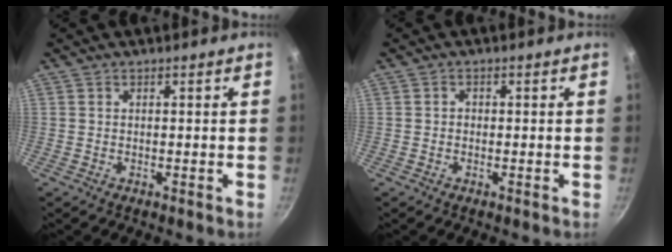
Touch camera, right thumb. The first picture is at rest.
{"total": 1.0, "force": [-0.1, 0.9, 0.5], "torque": [-0.007, 0.005, -0.003]}